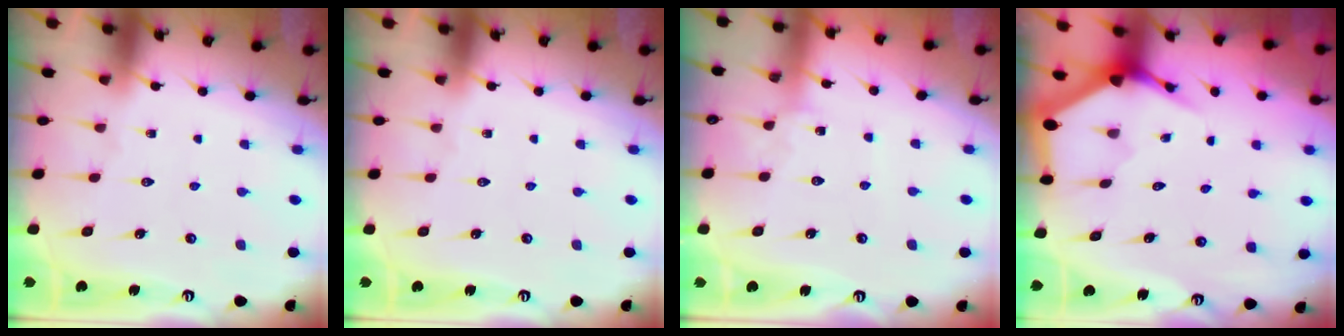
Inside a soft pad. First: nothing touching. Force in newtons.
{"total": 0.0}
{"total": 2.0, "press": 2.0, "slide": 0.2}
{"total": 3.7, "press": 3.7, "slide": 0.5}